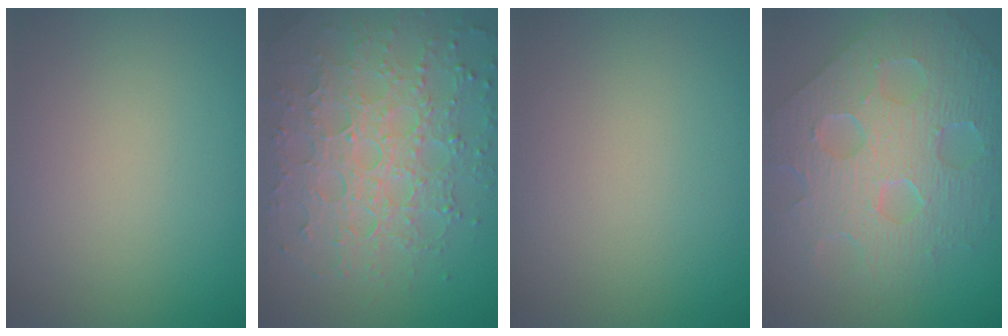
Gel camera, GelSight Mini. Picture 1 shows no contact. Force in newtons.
{"total": 7.7, "press": 5.7, "slide": 5.1}
{"total": 0.0}
{"total": 9.0, "press": 6.5, "slide": 6.2}